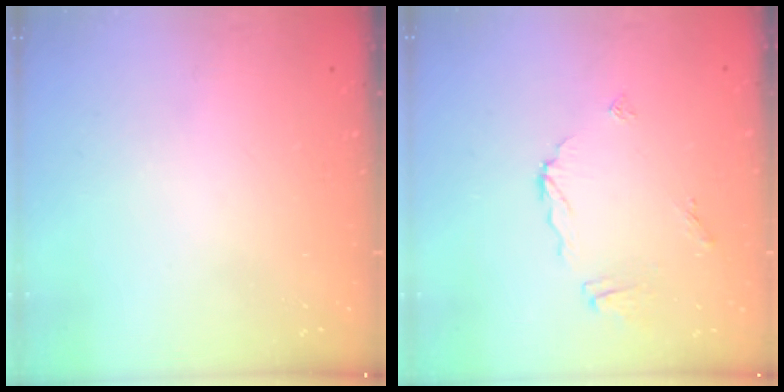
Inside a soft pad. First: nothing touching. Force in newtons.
{"total": 6.7, "press": 6.7, "slide": 0.5}